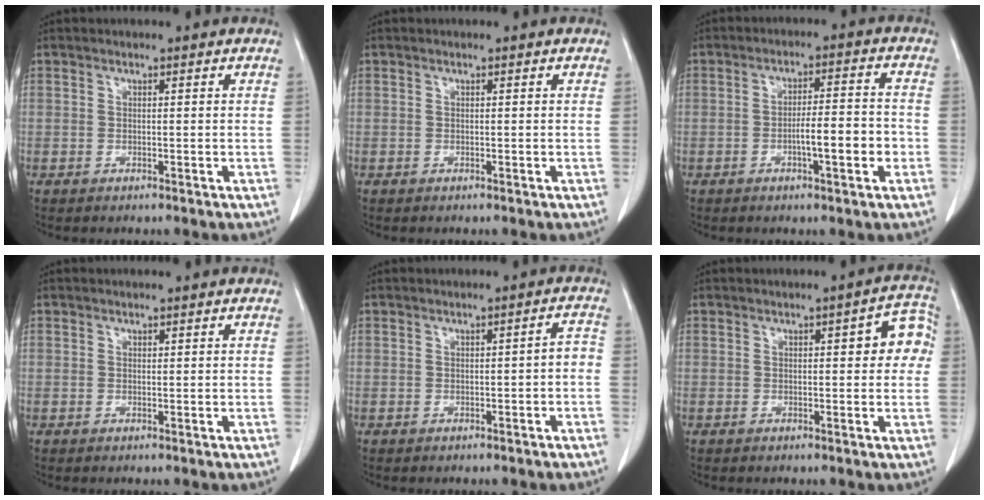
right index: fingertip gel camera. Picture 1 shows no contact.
{"total": 0.0}
{"total": 6.7, "force": [-2.1, 0.8, 6.3], "torque": [-0.102, 0.010, -0.030]}
{"total": 0.0}
{"total": 2.0, "force": [-0.8, 0.6, 1.8], "torque": [-0.018, 0.010, -0.008]}
{"total": 5.6, "force": [0.9, 1.9, 5.2], "torque": [-0.047, 0.020, 0.004]}